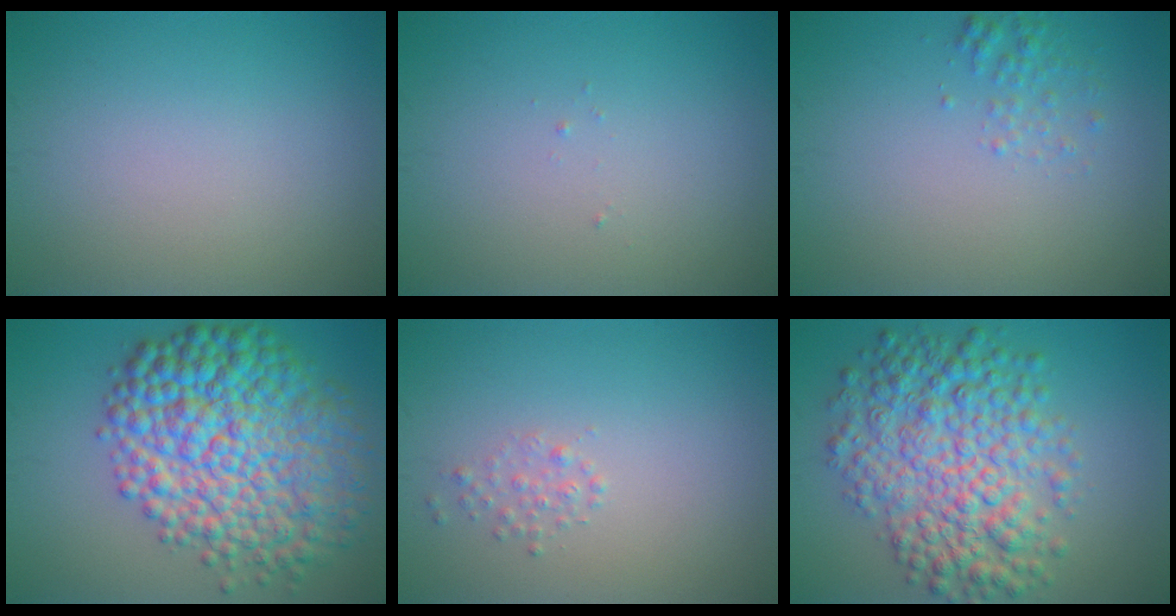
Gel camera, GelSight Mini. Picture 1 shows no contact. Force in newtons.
{"total": 0.0}
{"total": 1.3, "press": 1.3, "slide": 0.1}
{"total": 12.1, "press": 12.1, "slide": 0.2}
{"total": 1.0, "press": 1.0, "slide": 0.1}
{"total": 8.5, "press": 8.5, "slide": 0.0}